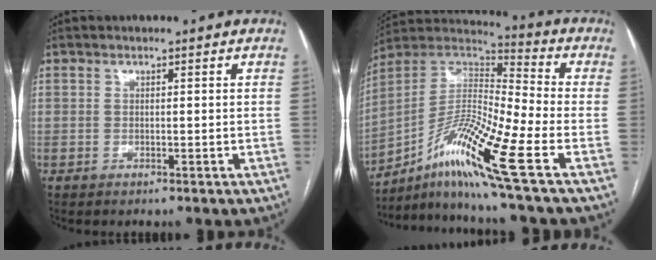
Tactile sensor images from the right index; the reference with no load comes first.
{"total": 18.0, "force": [-7.9, 0.5, 16.2], "torque": [-0.316, 0.003, -0.142]}